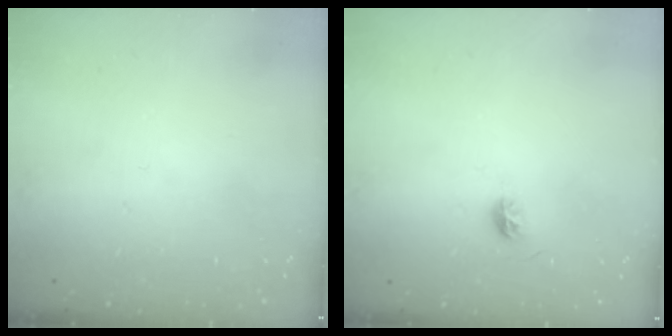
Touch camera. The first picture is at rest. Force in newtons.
{"total": 5.3, "press": 5.2, "slide": 1.0}